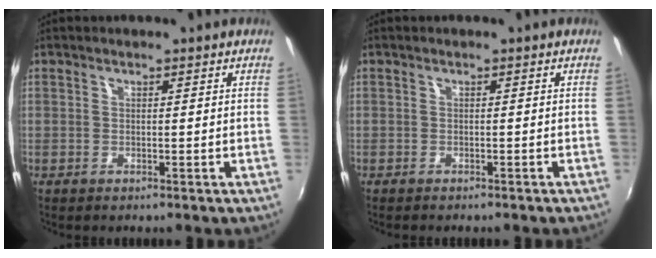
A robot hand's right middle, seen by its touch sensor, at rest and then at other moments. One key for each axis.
{"total": 1.5, "fx": -1.3, "fy": 0.2, "fz": 0.6, "tx": -0.015, "ty": -0.007, "tz": -0.018}